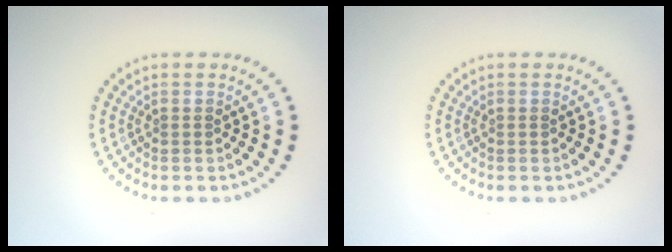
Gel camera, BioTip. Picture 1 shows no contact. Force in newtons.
{"total": 0.0}